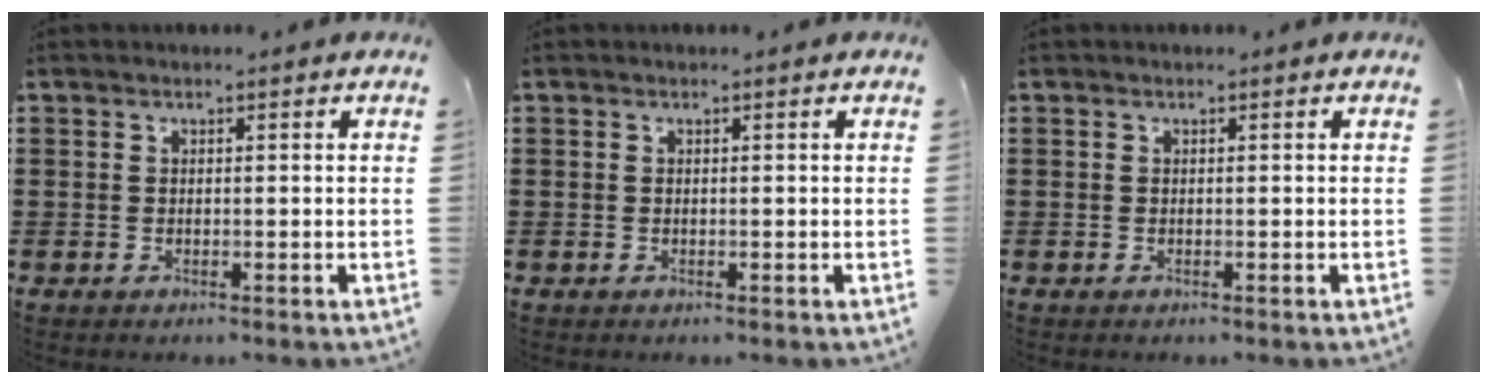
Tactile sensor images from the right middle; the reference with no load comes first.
{"total": 0.0}
{"total": 0.0}